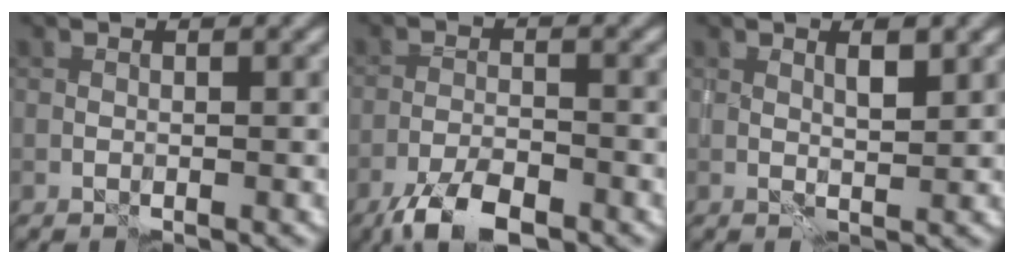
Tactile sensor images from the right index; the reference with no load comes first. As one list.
[{"total": 5.3, "force": [-4.0, 1.7, 3.1], "torque": [-0.052, -0.004, -0.078]}, {"total": 1.6, "force": [1.0, 0.3, 1.2], "torque": [-0.016, -0.003, 0.017]}]